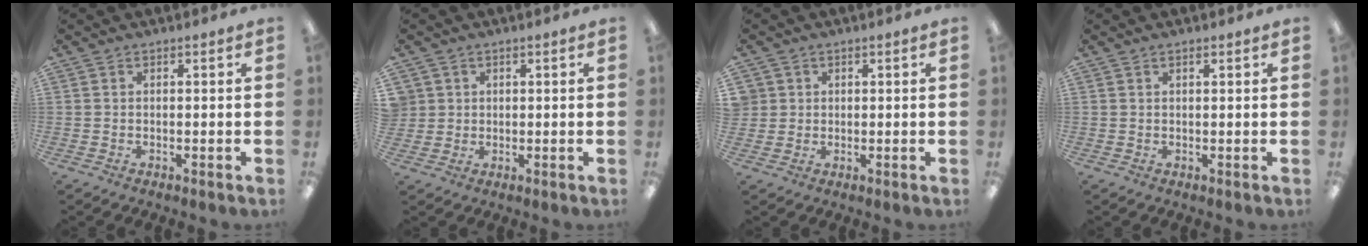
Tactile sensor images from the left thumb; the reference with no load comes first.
{"total": 3.0, "force": [0.9, 2.8, -0.4], "torque": [0.004, 0.003, 0.014]}
{"total": 2.8, "force": [0.8, 2.7, -0.2], "torque": [-0.005, 0.005, 0.014]}
{"total": 0.9, "force": [0.7, 0.2, 0.5], "torque": [-0.012, 0.001, 0.012]}